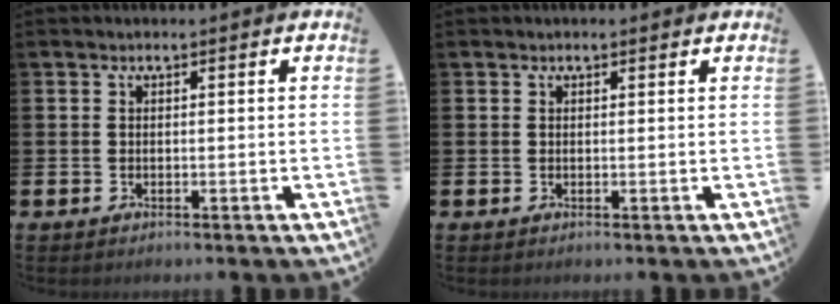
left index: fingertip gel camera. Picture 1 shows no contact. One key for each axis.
{"total": 0.6, "fx": 0.5, "fy": 0.2, "fz": 0.1, "tx": 0.008, "ty": -0.001, "tz": 0.007}